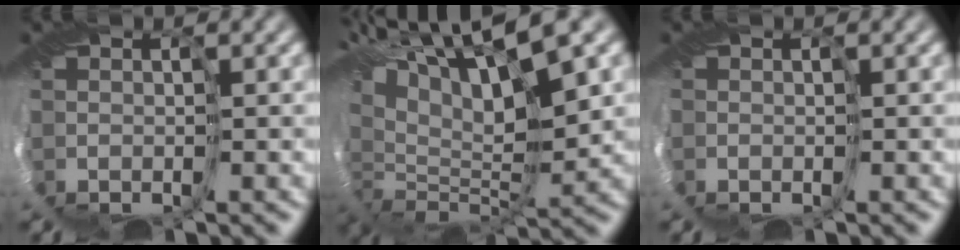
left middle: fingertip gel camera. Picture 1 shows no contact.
{"total": 11.5, "force": [6.2, 4.1, 8.7], "torque": [-0.178, 0.022, 0.107]}
{"total": 0.8, "force": [-0.4, 0.6, 0.2], "torque": [-0.001, -0.001, -0.005]}